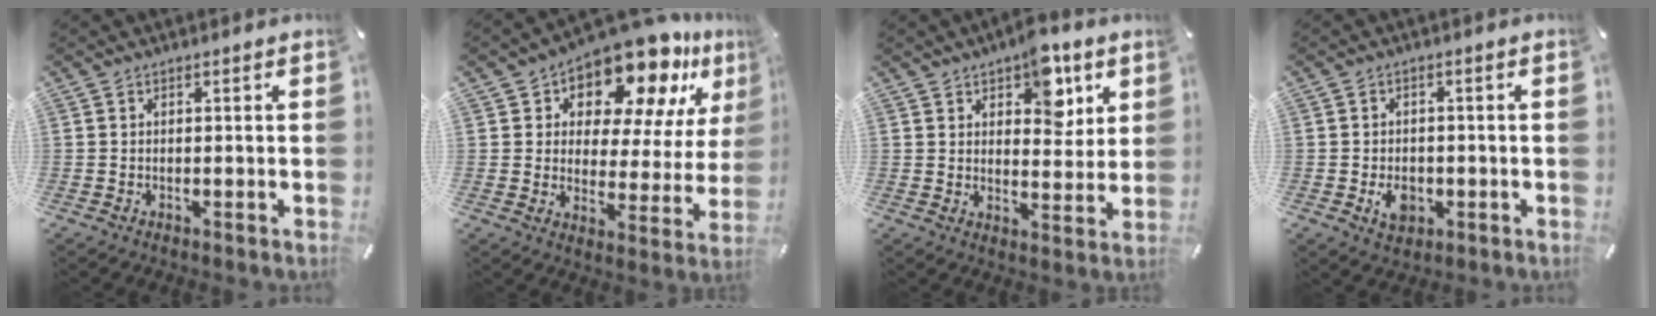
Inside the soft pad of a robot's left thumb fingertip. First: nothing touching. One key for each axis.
{"total": 15.3, "fx": 12.0, "fy": 6.7, "fz": 6.8, "tx": -0.117, "ty": -0.098, "tz": 0.205}
{"total": 9.5, "fx": 5.5, "fy": 5.8, "fz": 5.2, "tx": -0.057, "ty": -0.023, "tz": 0.093}
{"total": 5.1, "fx": -1.3, "fy": 4.0, "fz": 2.9, "tx": -0.045, "ty": -0.004, "tz": -0.025}